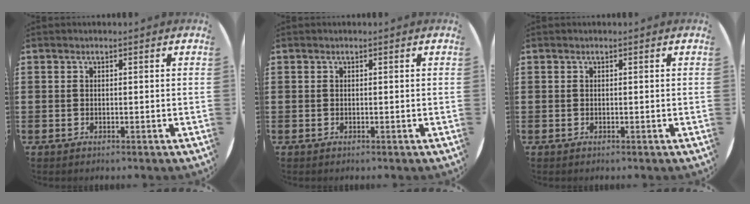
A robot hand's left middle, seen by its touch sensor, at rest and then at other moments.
{"total": 0.0}
{"total": 0.0}